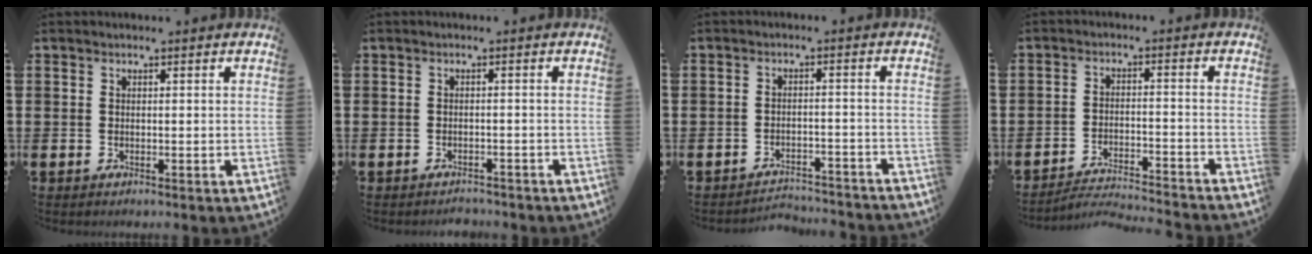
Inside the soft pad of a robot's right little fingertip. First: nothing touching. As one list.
[{"total": 1.2, "force": [-1.1, 0.1, -0.1], "torque": [-0.003, 0.002, -0.025]}, {"total": 2.9, "force": [-2.9, 0.1, -0.1], "torque": [-0.004, 0.003, -0.063]}, {"total": 3.2, "force": [-3.2, -0.2, 0.4], "torque": [-0.009, 0.000, -0.068]}]